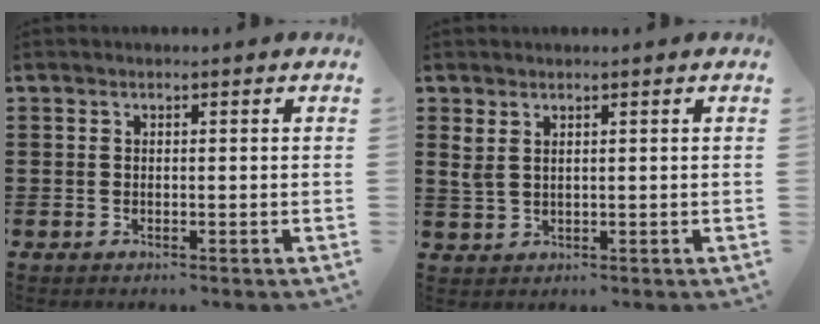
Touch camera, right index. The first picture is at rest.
{"total": 2.0, "force": [1.4, 0.8, 1.2], "torque": [-0.029, 0.003, 0.026]}